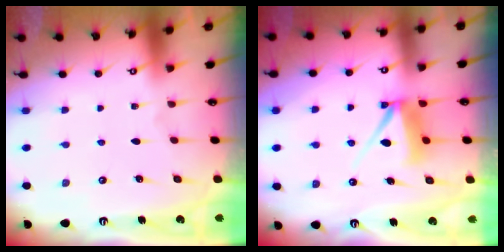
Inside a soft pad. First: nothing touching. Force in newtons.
{"total": 6.9, "press": 6.8, "slide": 0.9}